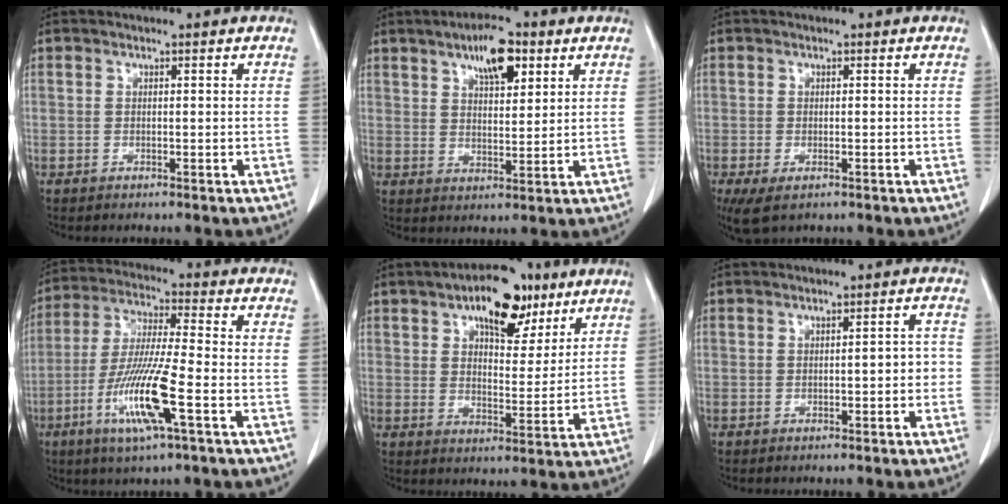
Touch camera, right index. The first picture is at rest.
{"total": 7.6, "force": [4.1, 2.7, 5.8], "torque": [-0.096, 0.004, 0.067]}
{"total": 4.5, "force": [-2.4, 2.0, 3.2], "torque": [-0.064, -0.011, -0.039]}
{"total": 12.7, "force": [-4.8, 0.3, 11.8], "torque": [-0.238, -0.018, -0.095]}
{"total": 12.3, "force": [7.1, 5.5, 8.3], "torque": [-0.119, 0.015, 0.109]}
{"total": 2.8, "force": [-0.7, 1.0, 2.5], "torque": [-0.028, 0.013, -0.009]}